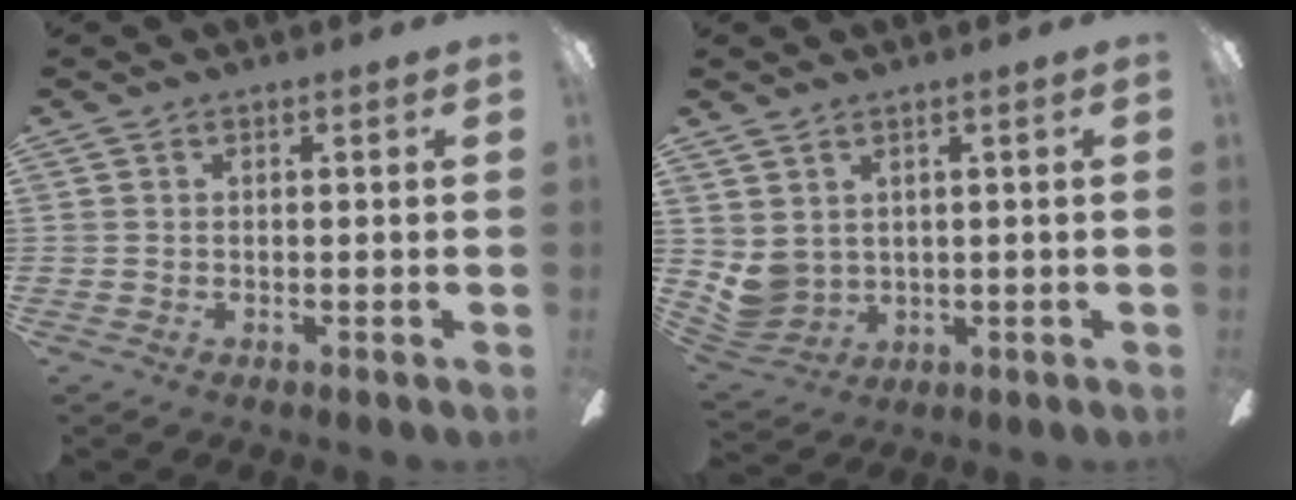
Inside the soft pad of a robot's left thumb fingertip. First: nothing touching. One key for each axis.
{"total": 5.5, "fx": 2.1, "fy": 4.6, "fz": 2.0, "tx": -0.072, "ty": -0.016, "tz": 0.041}